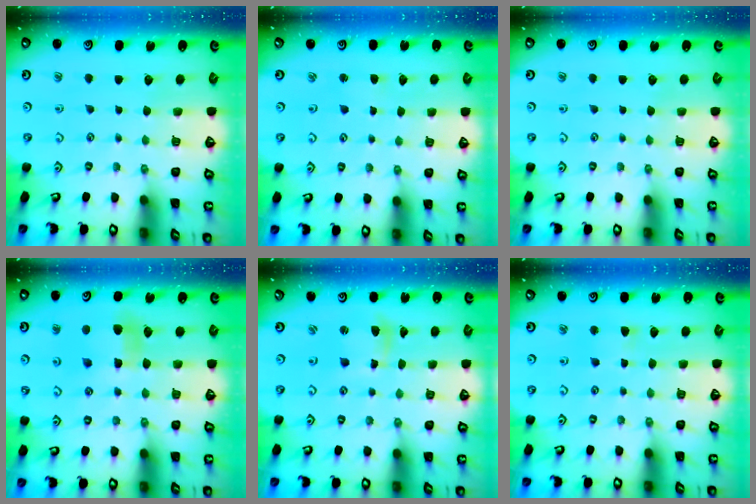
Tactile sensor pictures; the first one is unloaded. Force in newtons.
{"total": 2.5, "press": 2.5, "slide": 0.4}
{"total": 0.0}
{"total": 5.8, "press": 5.8, "slide": 0.5}
{"total": 5.4, "press": 5.3, "slide": 0.8}
{"total": 2.6, "press": 2.6, "slide": 0.5}